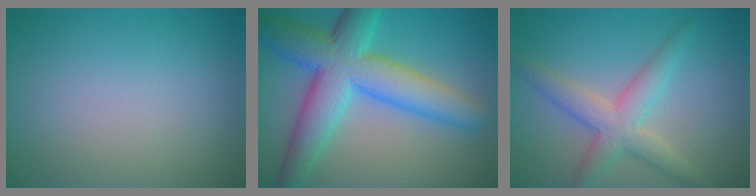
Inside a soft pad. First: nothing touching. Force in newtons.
{"total": 9.5, "press": 9.5, "slide": 0.1}
{"total": 4.3, "press": 4.3, "slide": 0.1}